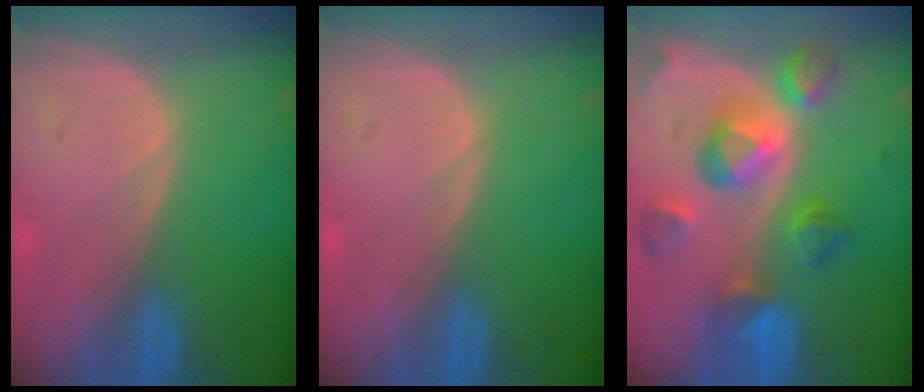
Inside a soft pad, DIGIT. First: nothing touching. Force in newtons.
{"total": 0.0}
{"total": 10.4, "press": 9.3, "slide": 4.7}